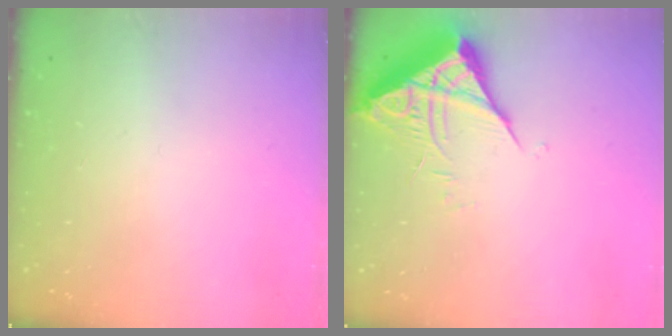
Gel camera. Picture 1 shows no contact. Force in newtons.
{"total": 7.0, "press": 7.0, "slide": 0.6}